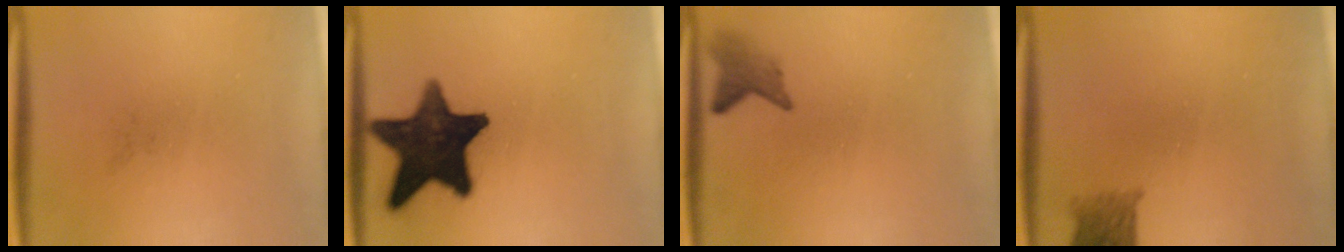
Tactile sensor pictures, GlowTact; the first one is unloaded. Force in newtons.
{"total": 16.8}
{"total": 2.4}
{"total": 2.8}